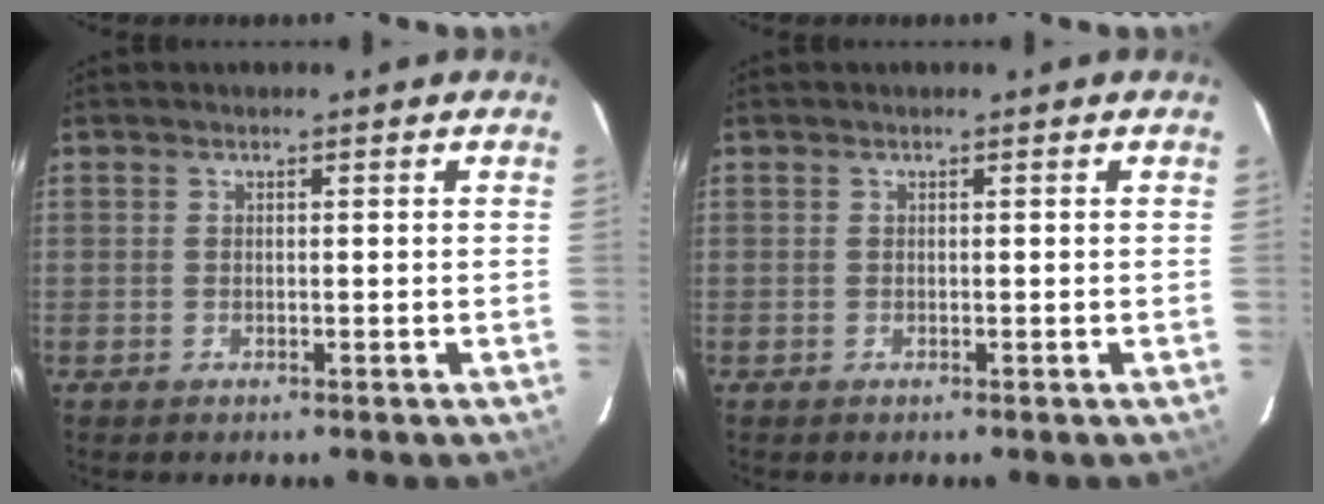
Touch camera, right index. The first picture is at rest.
{"total": 0.0}